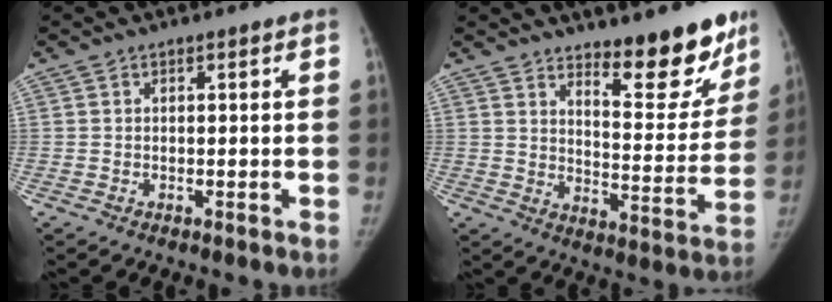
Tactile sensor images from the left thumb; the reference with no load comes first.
{"total": 14.5, "force": [10.6, 4.4, 8.8], "torque": [-0.062, -0.087, 0.156]}